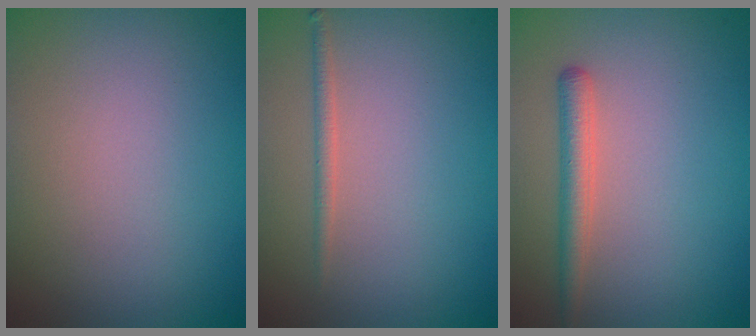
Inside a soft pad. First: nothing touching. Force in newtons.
{"total": 1.1, "press": 1.1, "slide": 0.0}
{"total": 2.2, "press": 2.2, "slide": 0.1}